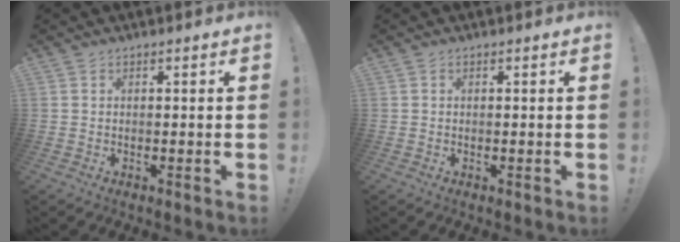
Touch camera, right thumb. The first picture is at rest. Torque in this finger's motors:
{"motor_torque": [-0.11, -0.11, -0.30, 0.17, -0.11]}